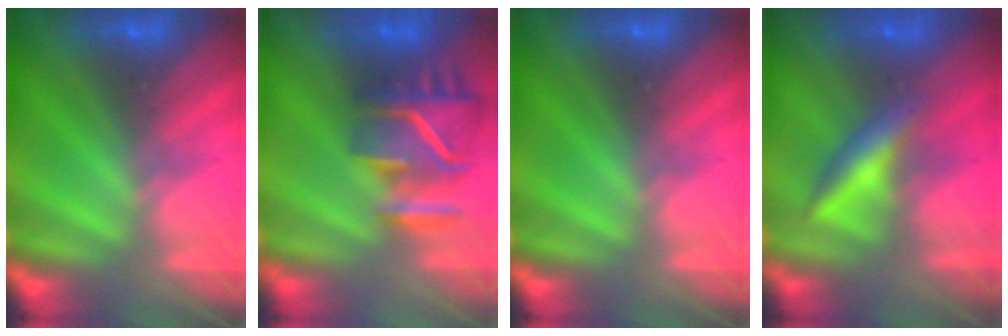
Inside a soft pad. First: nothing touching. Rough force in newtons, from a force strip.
{"total": 9.5}
{"total": 0.0}
{"total": 2.4}